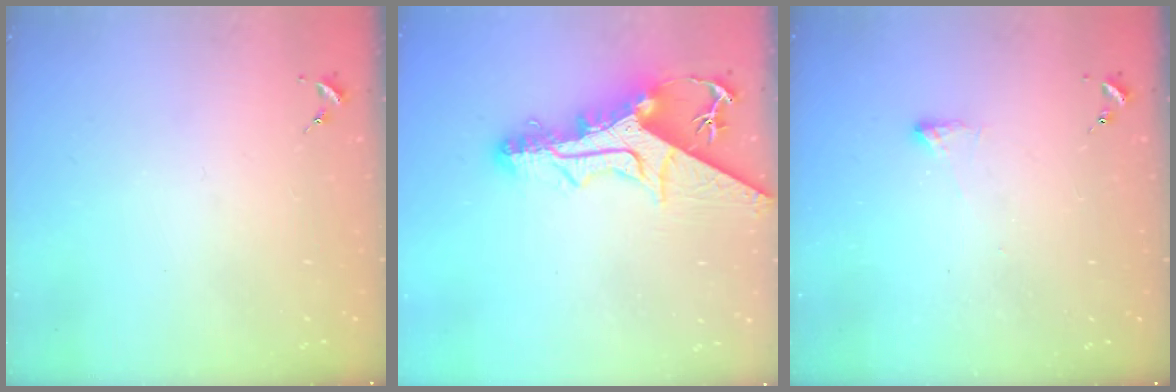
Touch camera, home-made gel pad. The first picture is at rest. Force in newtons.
{"total": 17.8, "press": 17.7, "slide": 1.8}
{"total": 2.9, "press": 2.8, "slide": 0.5}